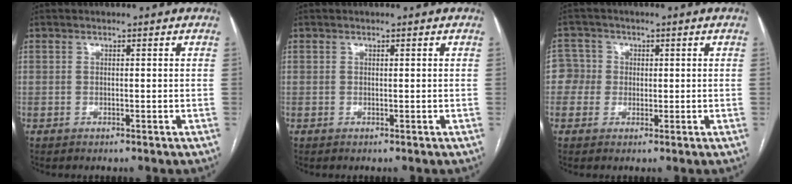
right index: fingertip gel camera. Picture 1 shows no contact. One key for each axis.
{"total": 0.0}
{"total": 4.0, "fx": 0.1, "fy": 4.0, "fz": 0.0, "tx": 0.014, "ty": 0.019, "tz": -0.002}